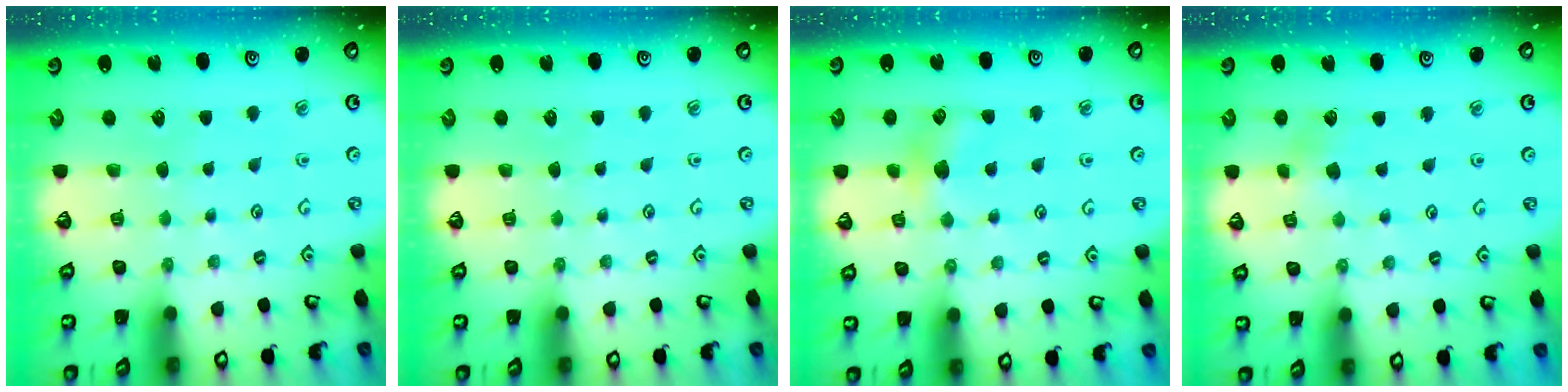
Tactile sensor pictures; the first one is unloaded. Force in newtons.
{"total": 0.0}
{"total": 5.9, "press": 5.8, "slide": 1.3}
{"total": 3.3, "press": 3.2, "slide": 0.5}